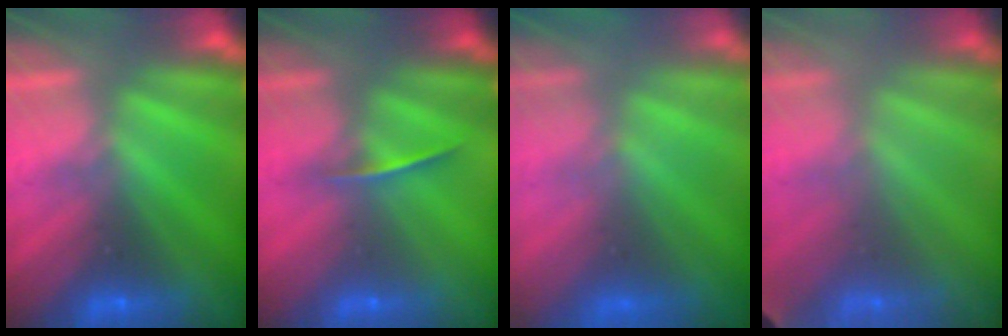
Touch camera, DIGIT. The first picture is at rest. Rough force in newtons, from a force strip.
{"total": 1.4}
{"total": 8.1}
{"total": 2.0}